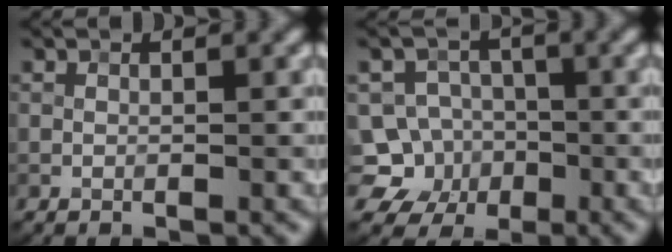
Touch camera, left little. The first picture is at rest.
{"total": 6.7, "force": [-2.4, 6.0, 1.4], "torque": [-0.008, 0.010, -0.067]}